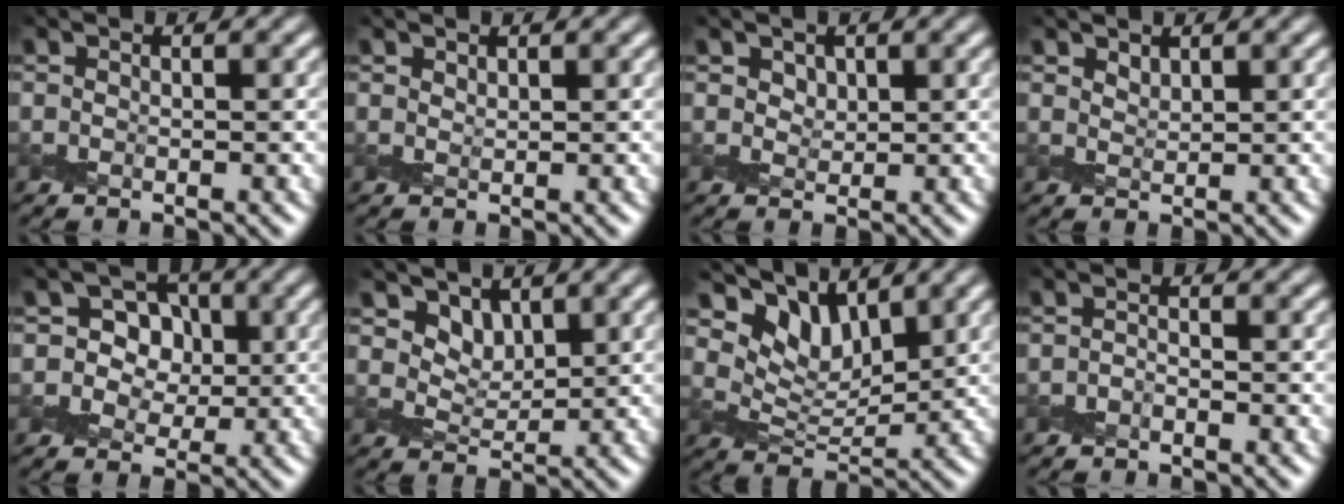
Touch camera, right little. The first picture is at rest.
{"total": 0.6, "force": [0.6, 0.1, 0.1], "torque": [-0.003, -0.001, 0.013]}
{"total": 1.2, "force": [0.8, 0.8, 0.5], "torque": [-0.013, -0.003, 0.012]}
{"total": 1.1, "force": [1.1, 0.3, 0.2], "torque": [-0.009, -0.003, 0.024]}
{"total": 4.8, "force": [1.2, 4.2, 2.0], "torque": [-0.016, 0.011, -0.004]}
{"total": 3.6, "force": [2.5, 2.1, 1.6], "torque": [-0.033, -0.022, 0.052]}
{"total": 6.8, "force": [5.2, 2.9, 3.4], "torque": [-0.062, -0.003, 0.086]}
{"total": 0.9, "force": [-0.9, -0.1, 0.0], "torque": [0.003, 0.002, -0.018]}